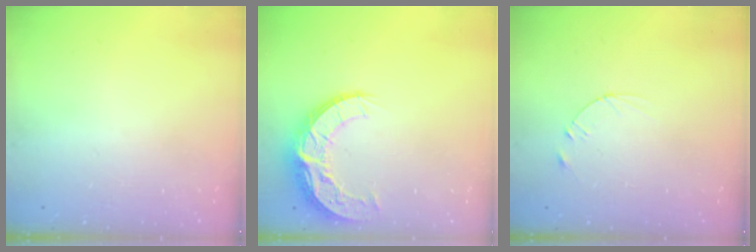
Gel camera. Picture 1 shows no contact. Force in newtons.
{"total": 12.0, "press": 11.9, "slide": 0.8}
{"total": 2.4, "press": 2.3, "slide": 0.2}